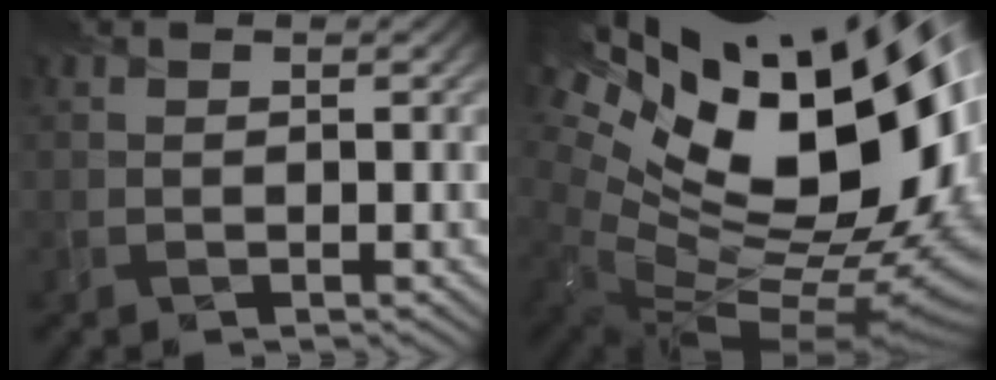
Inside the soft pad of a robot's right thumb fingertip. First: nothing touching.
{"total": 20.2, "force": [6.7, 10.2, 16.1], "torque": [-0.270, -0.007, 0.151]}